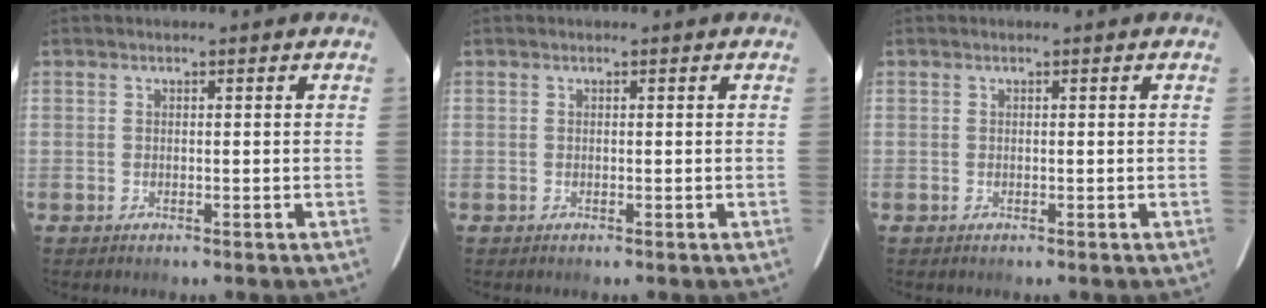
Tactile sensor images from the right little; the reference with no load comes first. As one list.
[{"total": 0.0}, {"total": 0.0}]